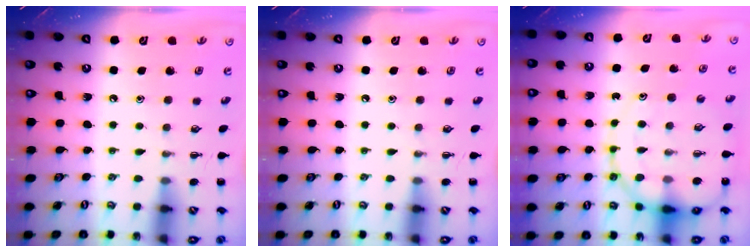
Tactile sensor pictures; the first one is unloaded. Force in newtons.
{"total": 0.0}
{"total": 13.8, "press": 13.5, "slide": 3.0}